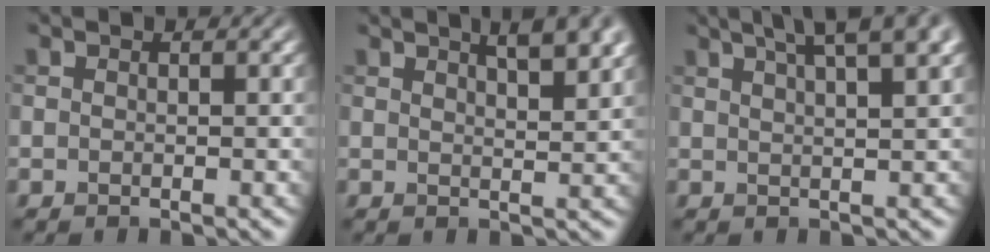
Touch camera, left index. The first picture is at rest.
{"total": 5.7, "force": [3.5, 2.1, 4.1], "torque": [-0.023, 0.023, 0.027]}
{"total": 8.2, "force": [5.2, 2.6, 5.7], "torque": [-0.056, 0.040, 0.043]}